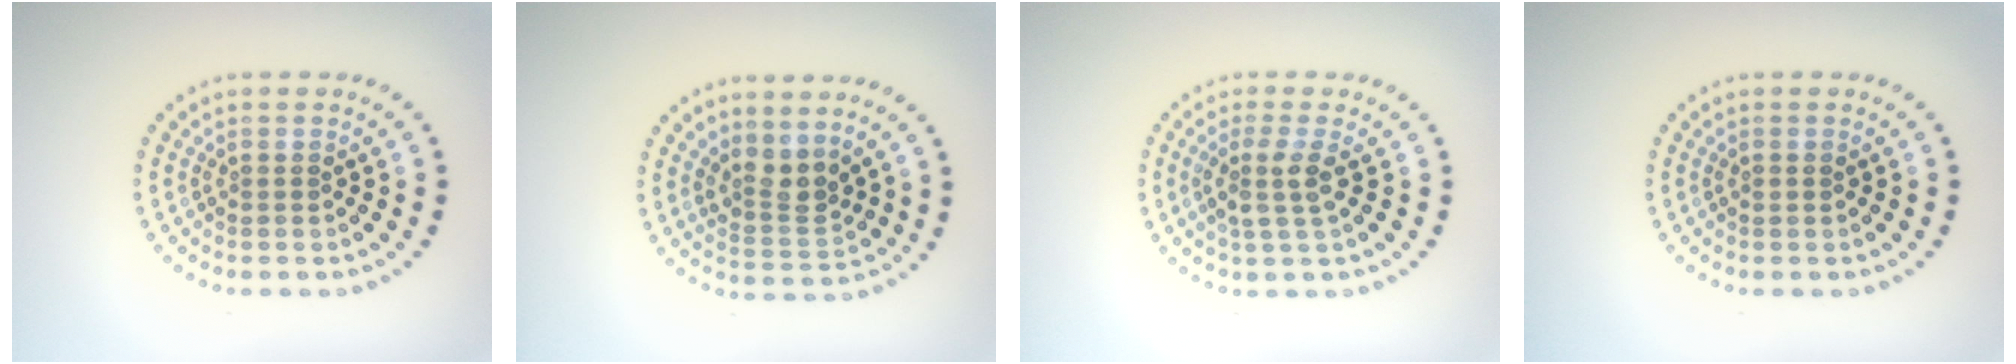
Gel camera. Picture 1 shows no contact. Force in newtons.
{"total": 2.7, "press": 2.1, "slide": 1.7}
{"total": 2.4, "press": 1.9, "slide": 1.5}
{"total": 0.6, "press": 0.6, "slide": 0.1}